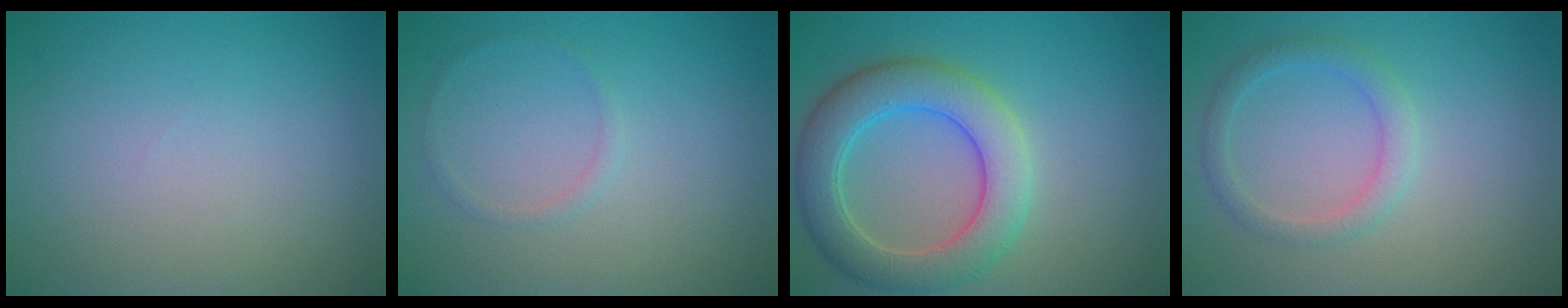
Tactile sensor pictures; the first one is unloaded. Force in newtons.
{"total": 0.8, "press": 0.8, "slide": 0.1}
{"total": 6.6, "press": 6.6, "slide": 0.3}
{"total": 2.2, "press": 2.2, "slide": 0.1}